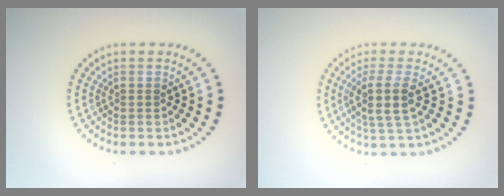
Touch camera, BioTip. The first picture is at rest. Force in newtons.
{"total": 3.0, "press": 2.6, "slide": 1.5}